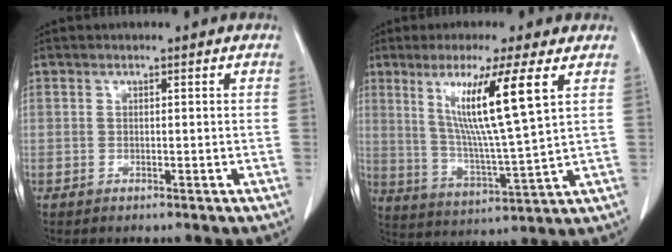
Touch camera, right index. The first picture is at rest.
{"total": 12.5, "force": [5.0, -1.1, 11.4], "torque": [-0.207, -0.016, 0.092]}